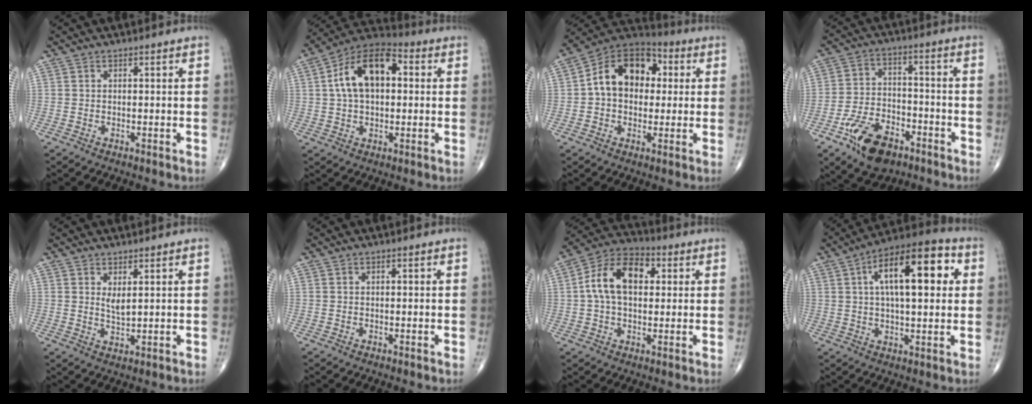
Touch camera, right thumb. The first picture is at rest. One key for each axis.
{"total": 14.4, "fx": 2.5, "fy": 8.4, "fz": 11.5, "tx": -0.191, "ty": 0.031, "tz": 0.034}
{"total": 14.8, "fx": 1.8, "fy": 10.6, "fz": 10.2, "tx": -0.132, "ty": 0.032, "tz": 0.017}
{"total": 12.6, "fx": -7.1, "fy": 7.1, "fz": 7.6, "tx": -0.117, "ty": 0.037, "tz": -0.122}
{"total": 2.6, "fx": 1.1, "fy": 0.8, "fz": 2.2, "tx": -0.041, "ty": -0.015, "tz": 0.024}
{"total": 0.0}
{"total": 12.7, "fx": 2.1, "fy": 7.9, "fz": 9.8, "tx": -0.167, "ty": 0.028, "tz": 0.026}
{"total": 17.9, "fx": 4.5, "fy": 7.3, "fz": 15.8, "tx": -0.219, "ty": 0.017, "tz": 0.060}